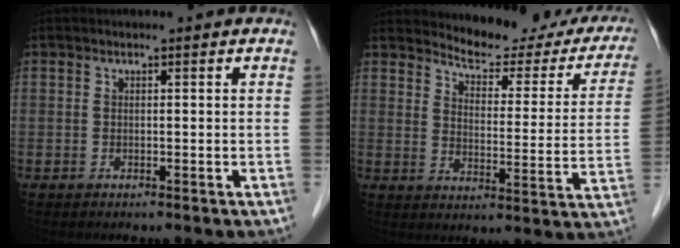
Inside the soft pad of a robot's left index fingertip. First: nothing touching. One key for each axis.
{"total": 17.6, "fx": 16.4, "fy": 4.3, "fz": 4.9, "tx": -0.041, "ty": -0.050, "tz": 0.182}